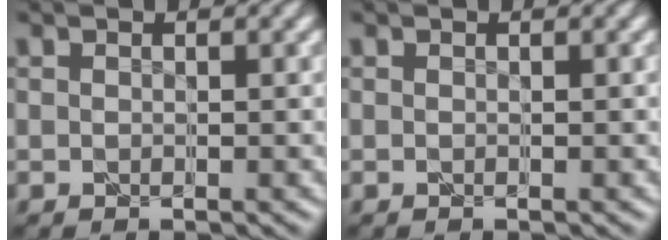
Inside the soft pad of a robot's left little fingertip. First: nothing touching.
{"total": 0.0}